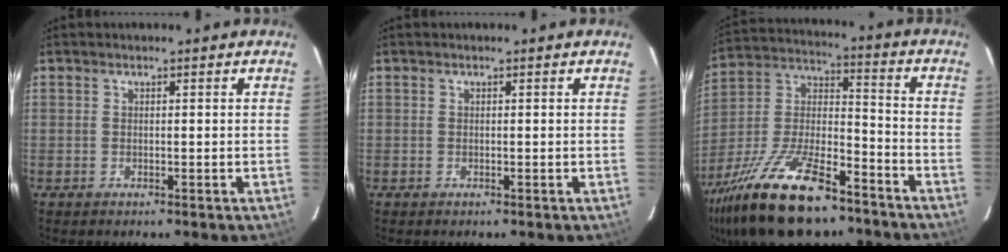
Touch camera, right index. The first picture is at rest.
{"total": 0.0}
{"total": 25.2, "force": [-17.2, 9.0, 16.1], "torque": [-0.325, -0.021, -0.291]}